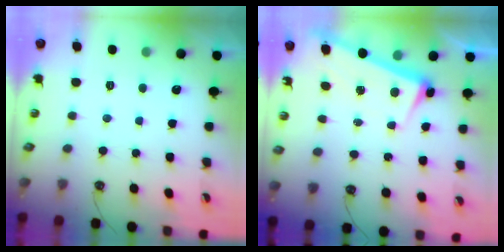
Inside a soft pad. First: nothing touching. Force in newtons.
{"total": 2.8, "press": 2.7, "slide": 0.7}